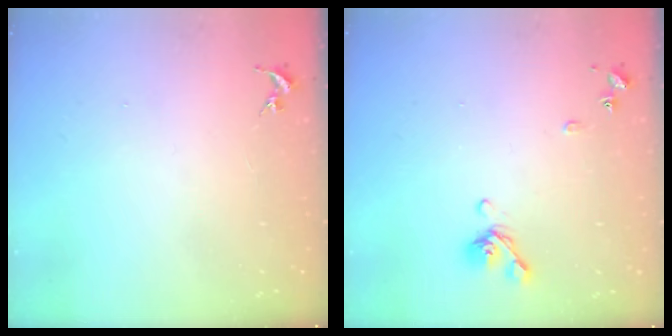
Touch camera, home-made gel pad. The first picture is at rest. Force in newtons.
{"total": 8.6, "press": 8.4, "slide": 1.4}